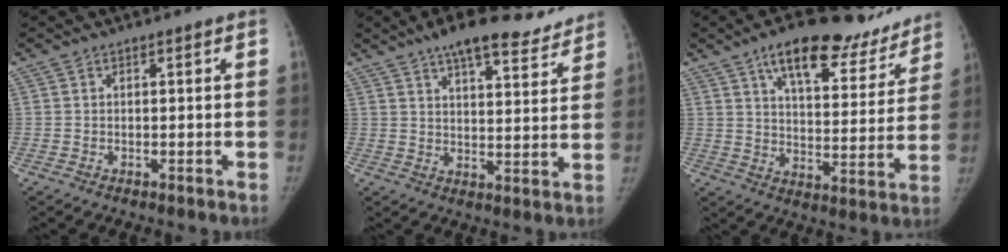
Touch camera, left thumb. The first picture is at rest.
{"total": 15.5, "force": [12.2, 4.6, 8.3], "torque": [-0.091, -0.041, 0.174]}
{"total": 20.8, "force": [15.1, 8.4, 11.6], "torque": [-0.127, -0.053, 0.220]}